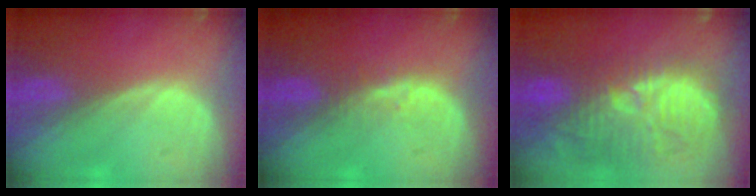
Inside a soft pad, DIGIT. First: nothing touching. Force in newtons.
{"total": 2.5, "press": 2.4, "slide": 0.2}
{"total": 12.6, "press": 12.0, "slide": 4.1}